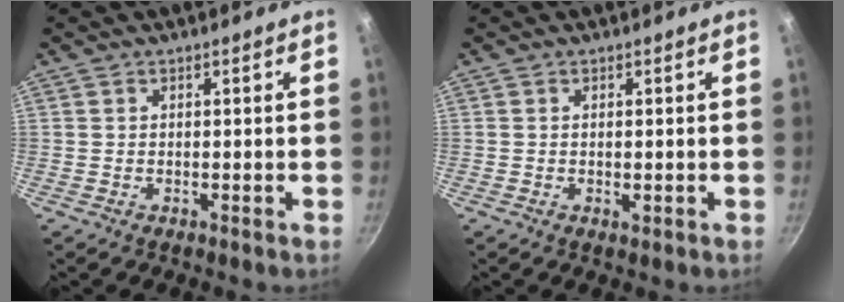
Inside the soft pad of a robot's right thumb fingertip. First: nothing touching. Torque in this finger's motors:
{"motor_torque": [-0.35, 0.19, -0.56, 0.04, 0.00]}